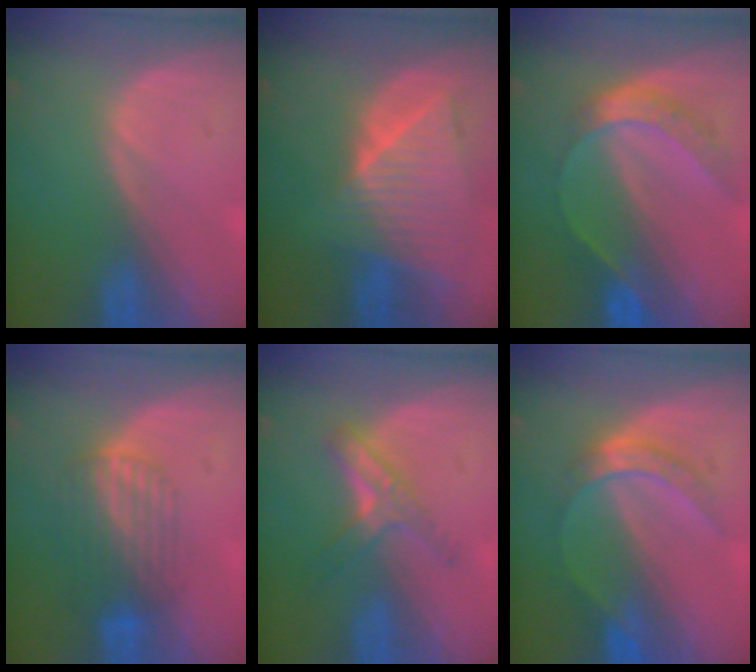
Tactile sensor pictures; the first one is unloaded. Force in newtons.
{"total": 9.1, "press": 8.0, "slide": 4.3}
{"total": 7.1, "press": 6.0, "slide": 3.9}
{"total": 7.1, "press": 6.0, "slide": 3.9}
{"total": 5.4, "press": 4.8, "slide": 2.6}
{"total": 5.1, "press": 5.1, "slide": 0.5}